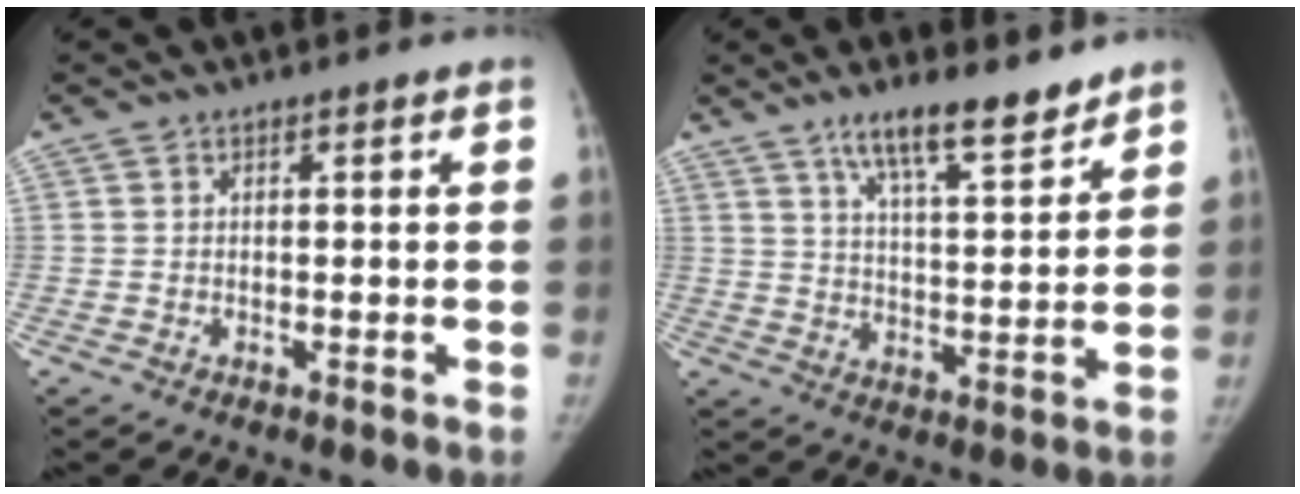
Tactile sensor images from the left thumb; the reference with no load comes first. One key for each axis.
{"total": 11.0, "fx": 8.3, "fy": 2.6, "fz": 6.7, "tx": -0.091, "ty": -0.054, "tz": 0.142}